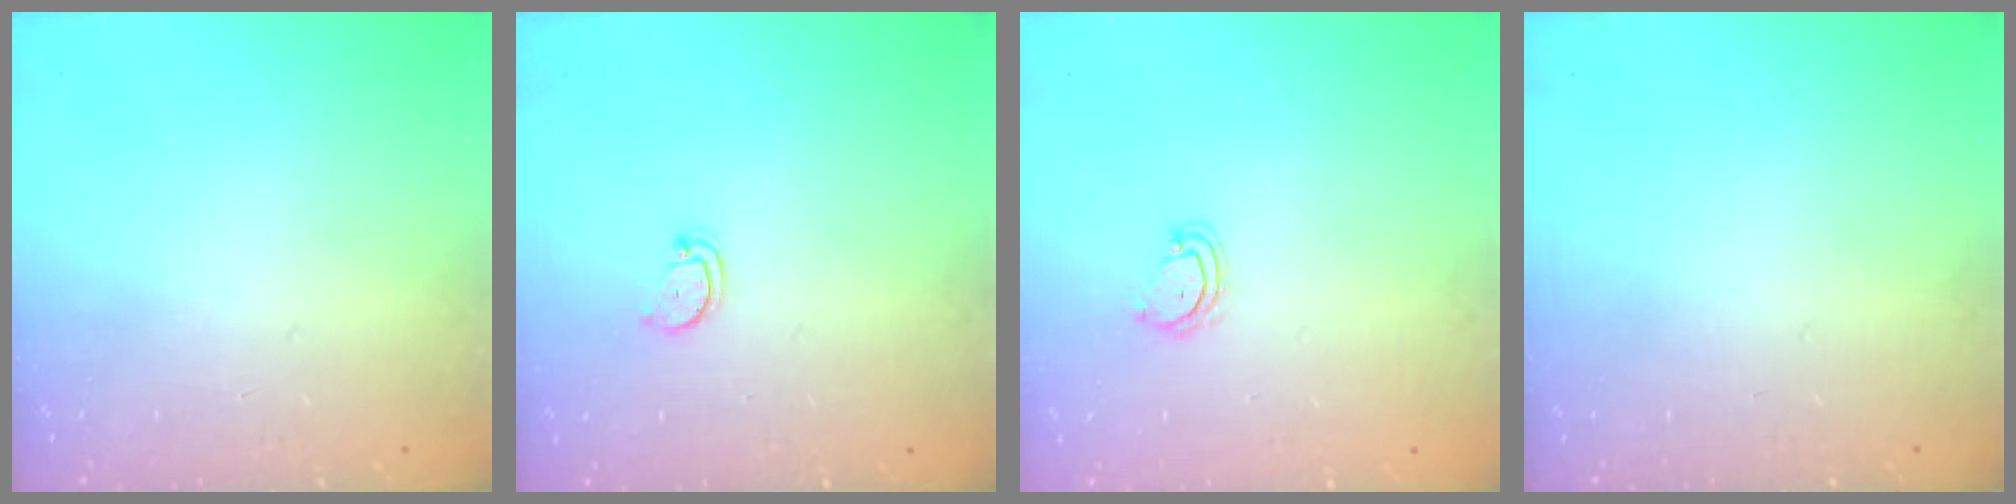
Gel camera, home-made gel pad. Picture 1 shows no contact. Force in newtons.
{"total": 2.3, "press": 2.3, "slide": 0.4}
{"total": 4.0, "press": 4.0, "slide": 0.3}
{"total": 0.0}